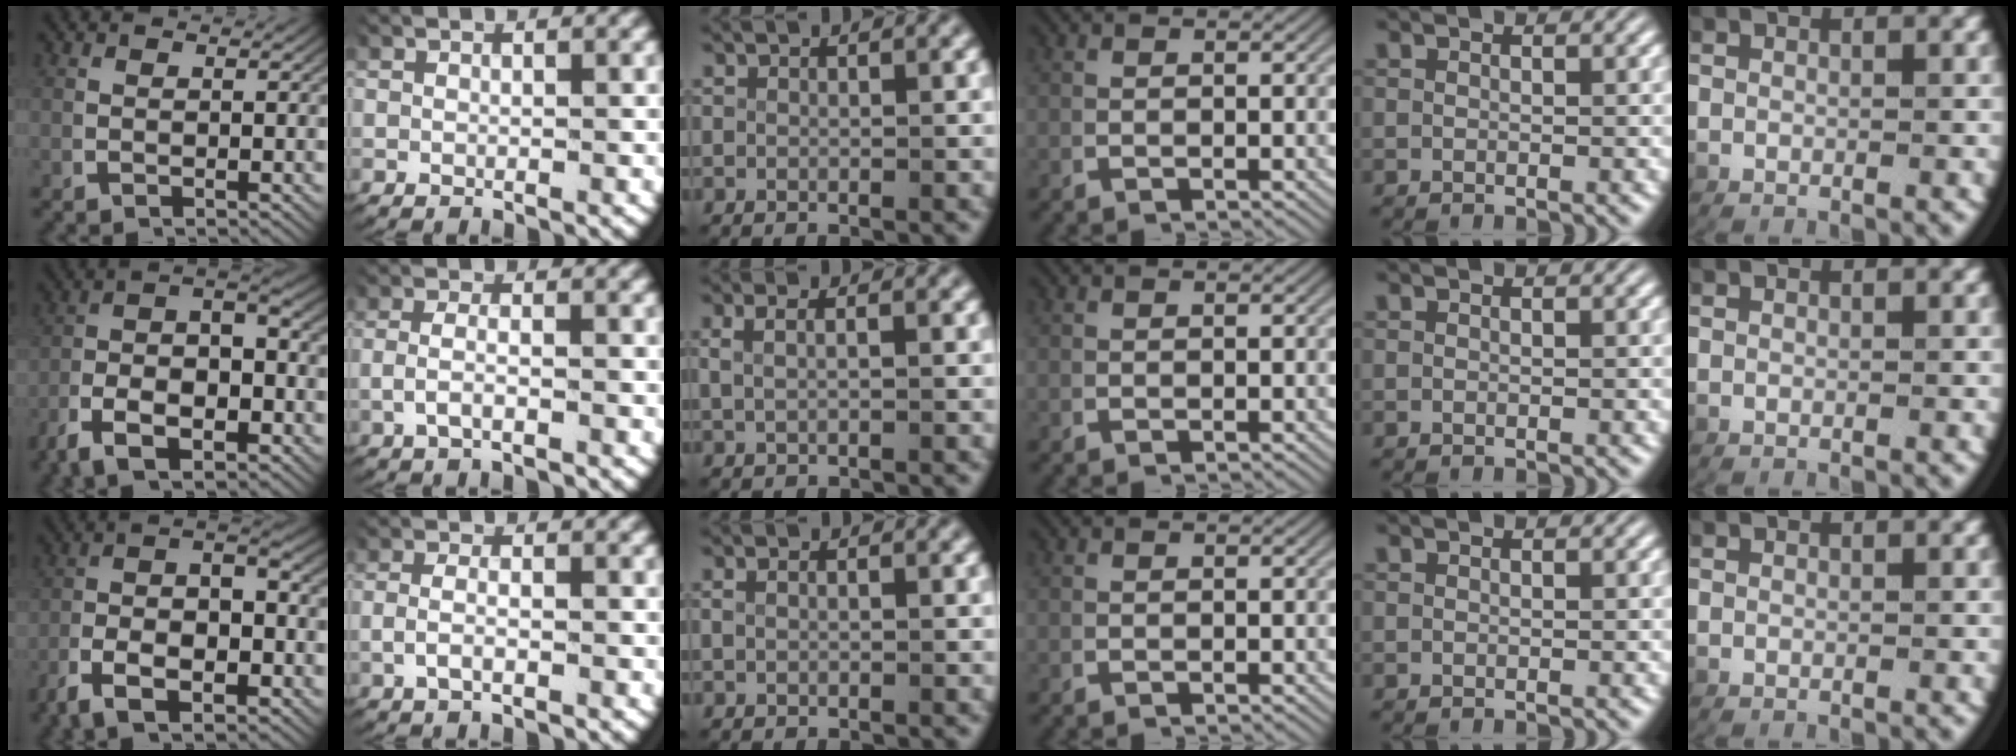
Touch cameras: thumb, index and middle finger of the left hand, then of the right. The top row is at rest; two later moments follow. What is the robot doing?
{"motion": "lift_and_place", "object": "towel"}